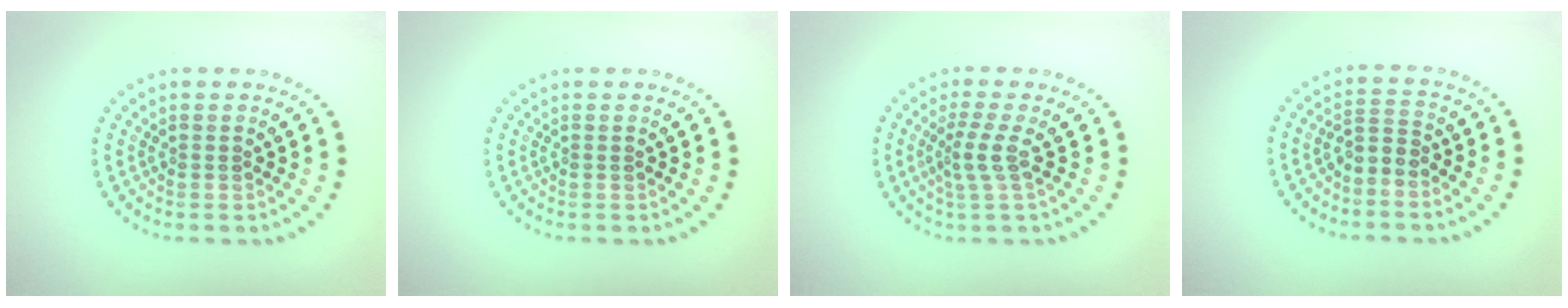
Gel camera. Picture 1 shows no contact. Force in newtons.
{"total": 0.0}
{"total": 2.2, "press": 1.5, "slide": 1.6}
{"total": 2.1, "press": 1.6, "slide": 1.3}